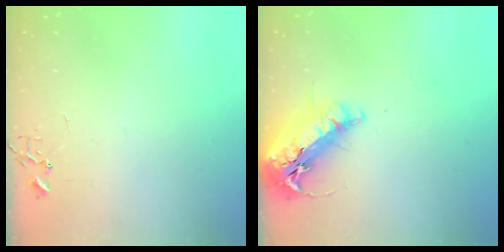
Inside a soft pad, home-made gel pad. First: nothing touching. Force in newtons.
{"total": 21.2, "press": 20.8, "slide": 4.0}